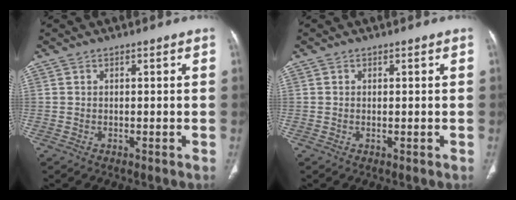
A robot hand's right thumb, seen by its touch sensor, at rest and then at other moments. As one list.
[{"total": 0.0}]